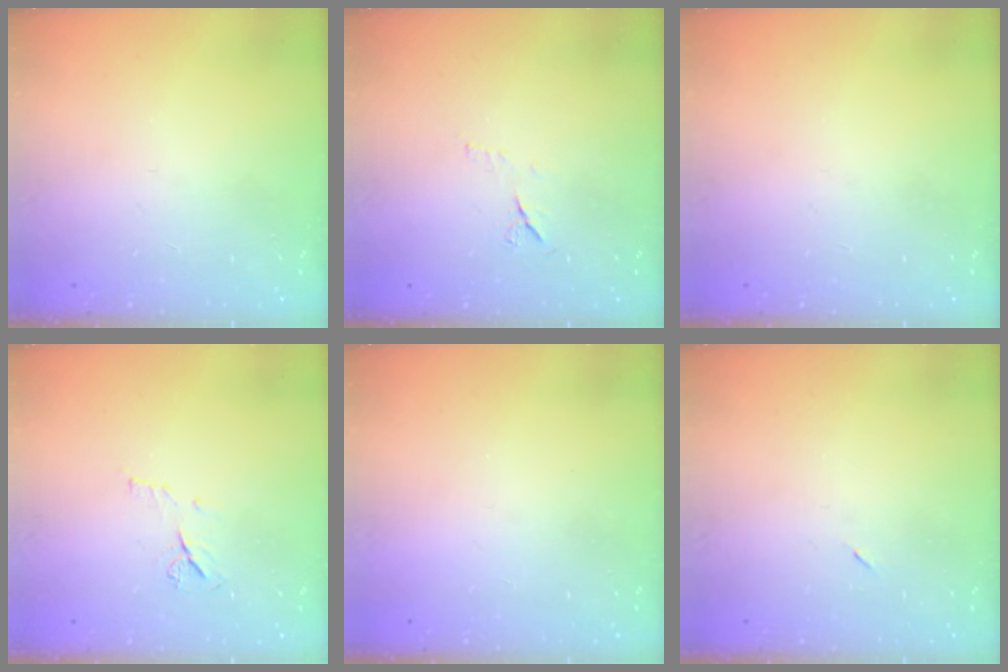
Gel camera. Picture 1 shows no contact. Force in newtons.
{"total": 6.2, "press": 6.2, "slide": 0.9}
{"total": 0.0}
{"total": 6.5, "press": 6.5, "slide": 0.8}
{"total": 1.5, "press": 1.5, "slide": 0.1}
{"total": 2.6, "press": 2.3, "slide": 1.2}